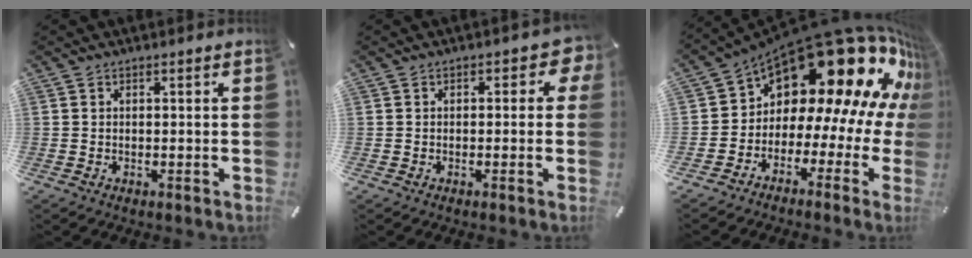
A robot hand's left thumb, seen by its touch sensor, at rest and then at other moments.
{"total": 3.6, "force": [0.1, 2.2, 2.9], "torque": [-0.041, 0.005, -0.002]}
{"total": 23.8, "force": [12.6, 12.3, 16.0], "torque": [-0.256, -0.117, 0.232]}